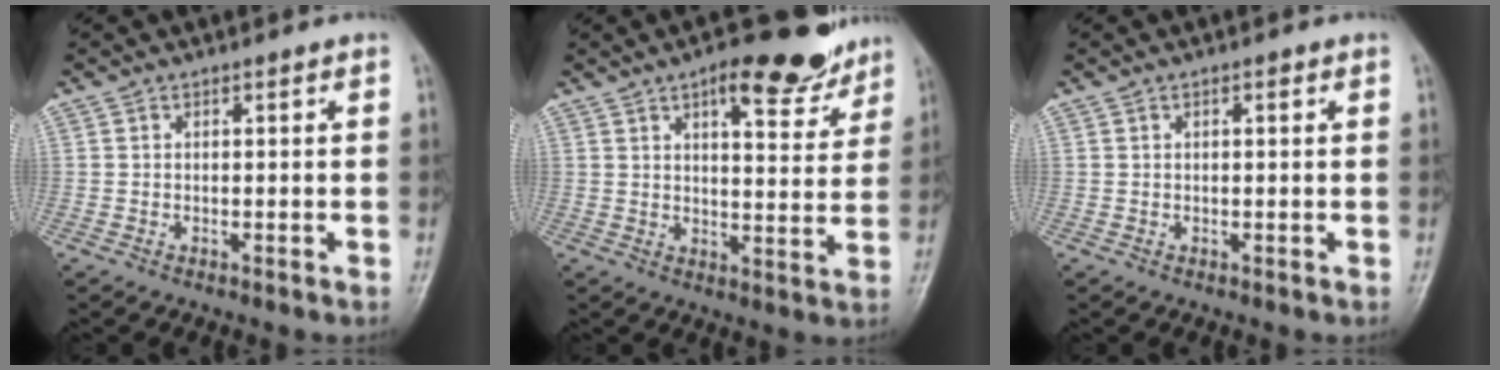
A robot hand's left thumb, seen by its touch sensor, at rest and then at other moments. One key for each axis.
{"total": 12.1, "fx": 7.9, "fy": 4.6, "fz": 8.0, "tx": -0.071, "ty": -0.034, "tz": 0.107}
{"total": 0.9, "fx": 0.4, "fy": 0.3, "fz": 0.8, "tx": -0.012, "ty": 0.002, "tz": 0.004}